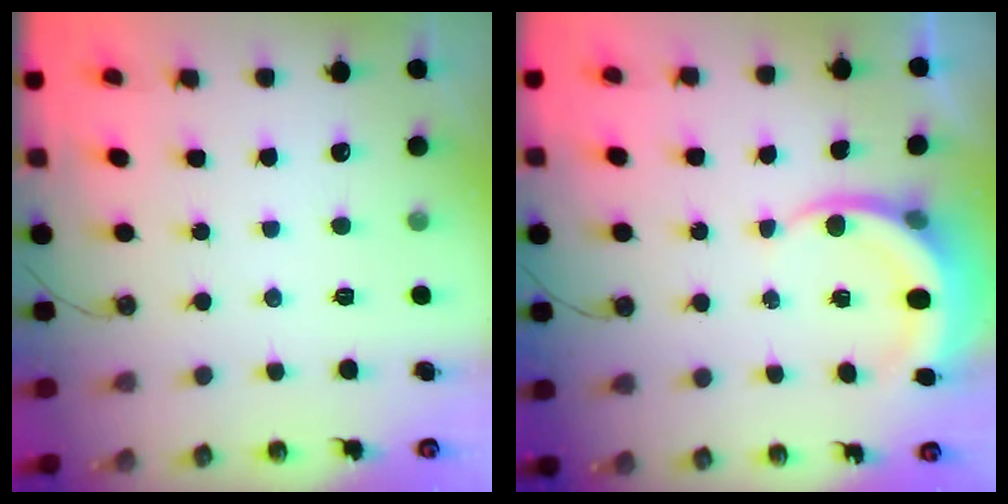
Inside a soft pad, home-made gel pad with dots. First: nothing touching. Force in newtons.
{"total": 6.7, "press": 6.7, "slide": 0.8}